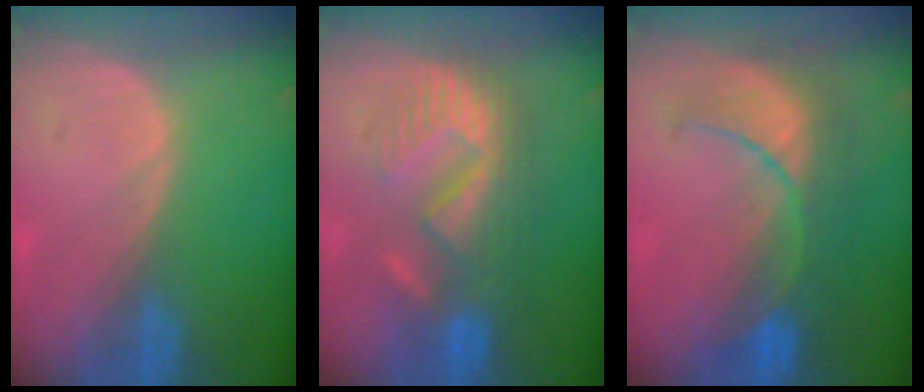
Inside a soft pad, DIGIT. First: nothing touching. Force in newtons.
{"total": 8.7, "press": 8.6, "slide": 1.5}
{"total": 8.3, "press": 8.3, "slide": 0.7}